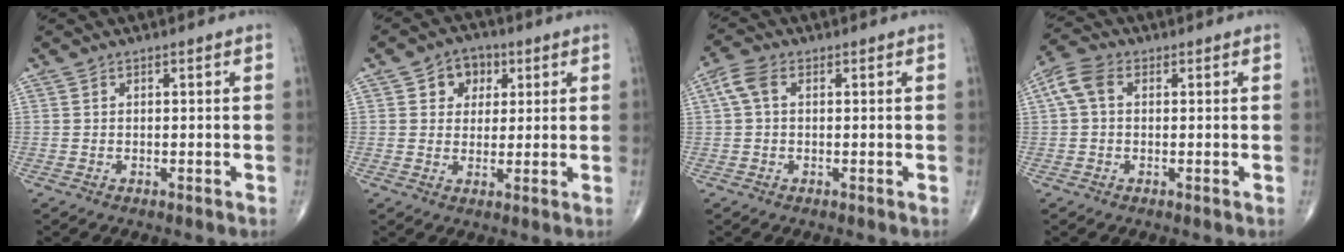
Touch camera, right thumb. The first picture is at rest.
{"total": 6.1, "force": [2.3, 5.0, 2.7], "torque": [-0.006, -0.002, 0.030]}
{"total": 3.9, "force": [0.8, 2.4, 3.0], "torque": [-0.073, 0.014, 0.012]}
{"total": 5.0, "force": [0.8, 3.4, 3.6], "torque": [-0.081, 0.017, 0.010]}